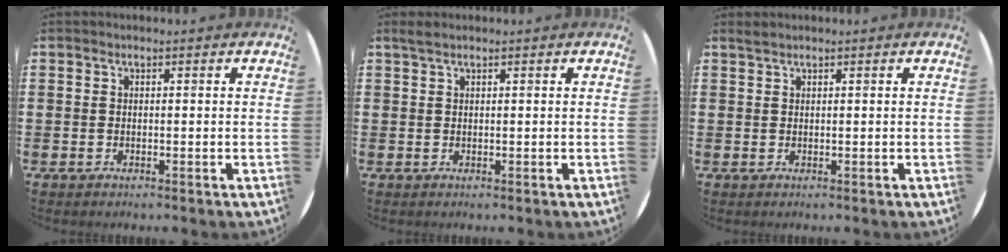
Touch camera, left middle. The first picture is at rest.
{"total": 0.9, "force": [0.7, 0.0, 0.5], "torque": [-0.011, 0.002, 0.013]}
{"total": 0.5, "force": [0.5, -0.1, 0.1], "torque": [-0.004, -0.001, 0.011]}